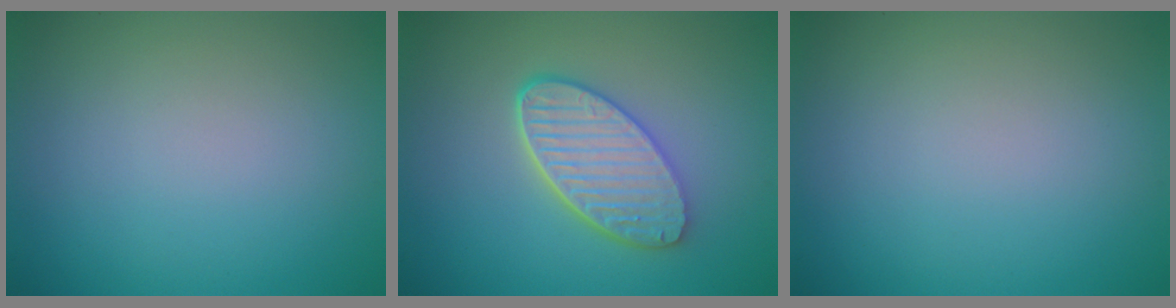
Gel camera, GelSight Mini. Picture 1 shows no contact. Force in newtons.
{"total": 5.7, "press": 4.4, "slide": 3.6}
{"total": 0.0}